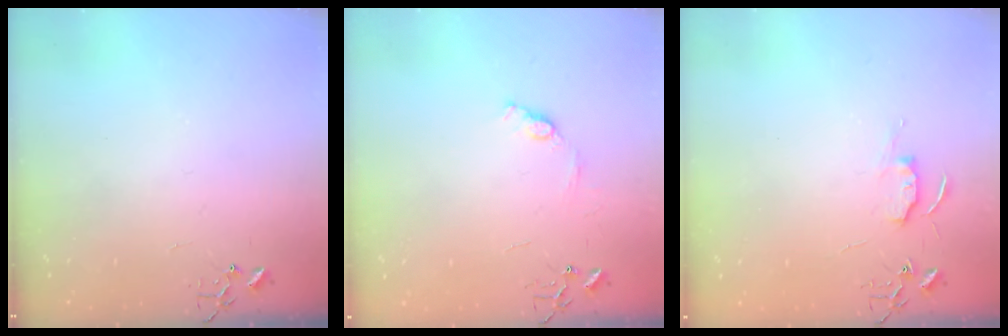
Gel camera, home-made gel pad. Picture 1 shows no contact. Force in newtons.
{"total": 7.2, "press": 7.1, "slide": 0.8}
{"total": 5.7, "press": 5.7, "slide": 0.6}